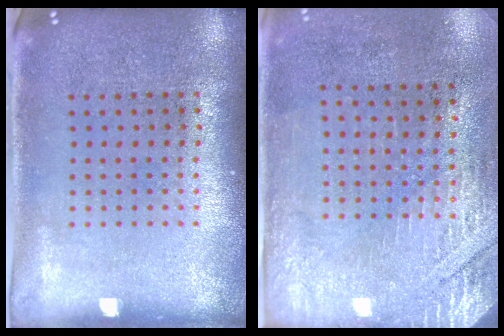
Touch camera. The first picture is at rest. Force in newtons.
{"total": 2.9, "press": 2.5, "slide": 1.5}